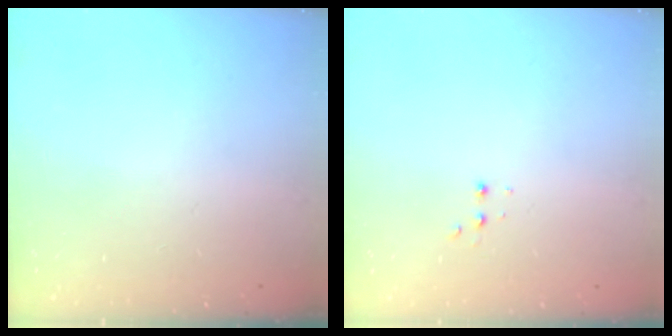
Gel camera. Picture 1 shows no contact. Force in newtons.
{"total": 2.4, "press": 2.2, "slide": 0.9}